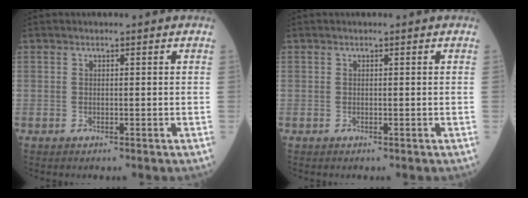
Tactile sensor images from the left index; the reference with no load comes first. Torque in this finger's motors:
{"motor_torque": [0.00, 0.00, 0.00, 0.01]}